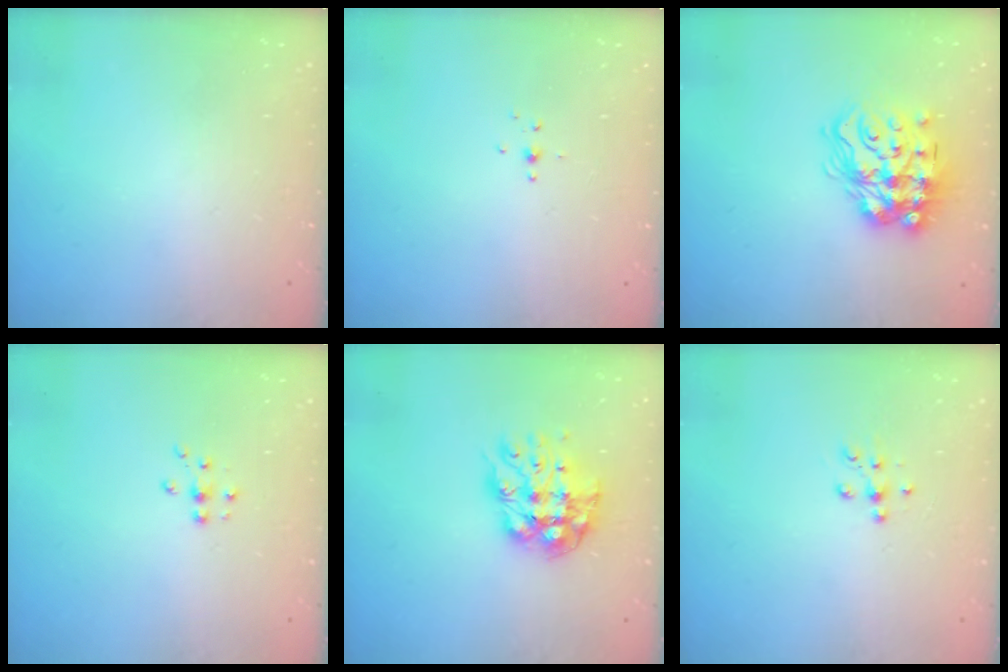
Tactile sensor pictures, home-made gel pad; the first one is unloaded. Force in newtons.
{"total": 2.4, "press": 2.3, "slide": 0.8}
{"total": 18.4, "press": 18.4, "slide": 1.5}
{"total": 5.6, "press": 5.5, "slide": 0.7}
{"total": 12.6, "press": 12.6, "slide": 0.9}
{"total": 5.2, "press": 5.1, "slide": 1.0}